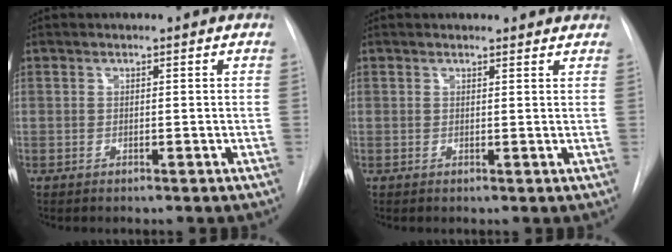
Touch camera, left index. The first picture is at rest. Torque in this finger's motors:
{"motor_torque": [0.84, -1.30, -0.33, 0.01]}